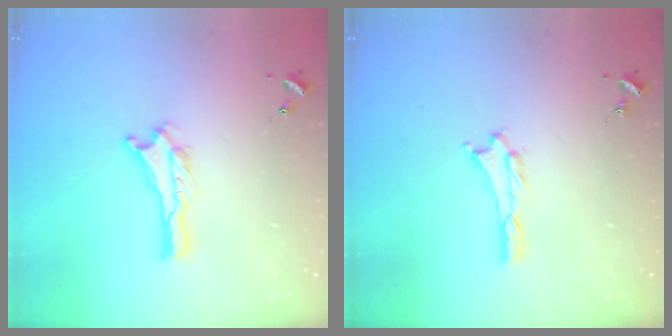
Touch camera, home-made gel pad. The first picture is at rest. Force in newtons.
{"total": 0.7, "press": 0.7, "slide": 0.3}